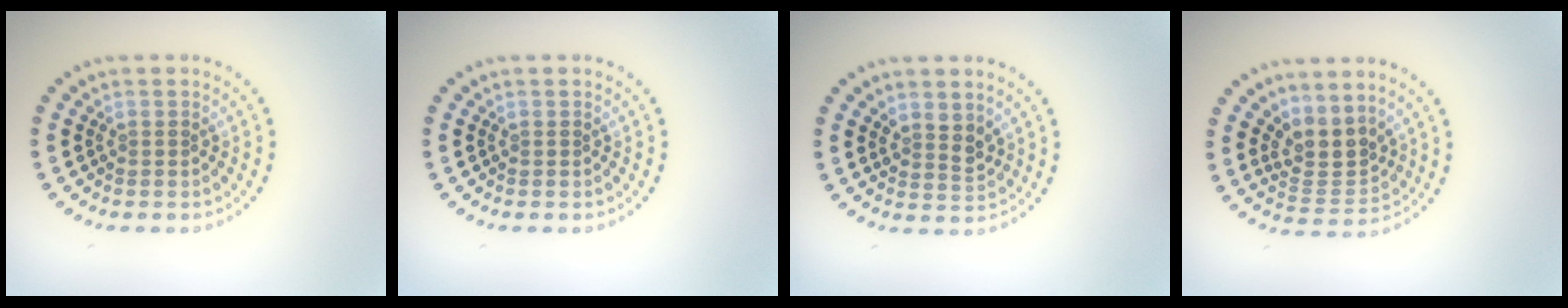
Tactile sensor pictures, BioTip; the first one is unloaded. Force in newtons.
{"total": 0.0}
{"total": 1.9, "press": 1.6, "slide": 1.0}
{"total": 3.2, "press": 2.4, "slide": 2.1}